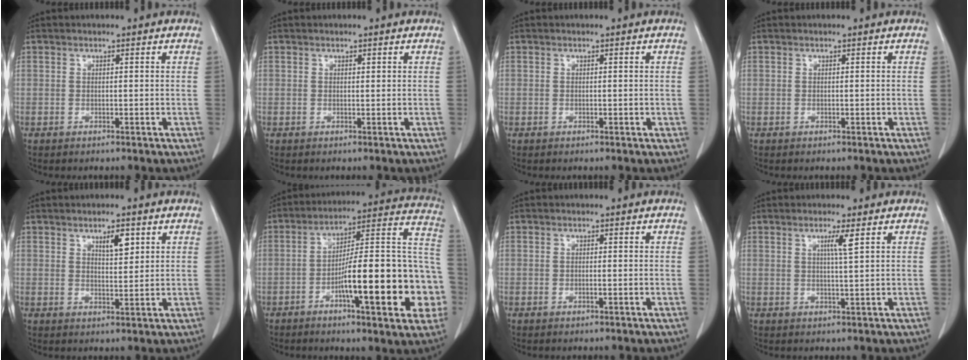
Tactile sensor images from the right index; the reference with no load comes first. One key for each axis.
{"total": 0.0}
{"total": 0.6, "fx": 0.0, "fy": 0.4, "fz": 0.5, "tx": -0.001, "ty": 0.002, "tz": 0.002}
{"total": 0.0}
{"total": 3.7, "fx": 2.0, "fy": 1.1, "fz": 2.9, "tx": -0.048, "ty": -0.003, "tz": 0.034}
{"total": 22.5, "fx": -6.1, "fy": 3.9, "fz": 21.3, "tx": -0.233, "ty": 0.031, "tz": -0.079}
{"total": 0.6, "fx": -0.1, "fy": 0.1, "fz": 0.6, "tx": -0.010, "ty": -0.001, "tz": 0.002}
{"total": 2.6, "fx": 1.1, "fy": -0.5, "fz": 2.3, "tx": -0.042, "ty": -0.004, "tz": 0.021}